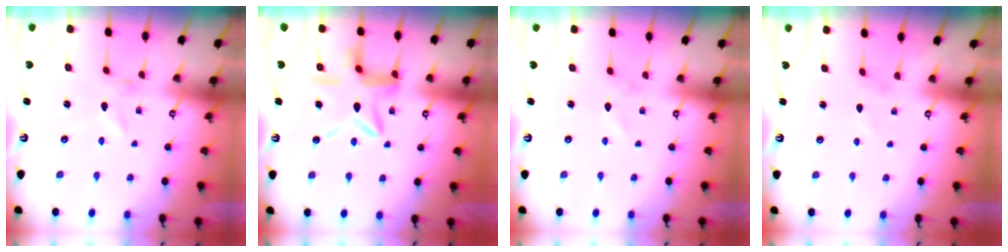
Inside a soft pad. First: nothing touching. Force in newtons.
{"total": 12.2, "press": 12.1, "slide": 1.2}
{"total": 0.8, "press": 0.8, "slide": 0.1}
{"total": 0.0}